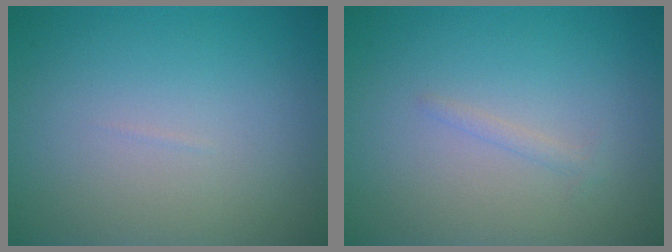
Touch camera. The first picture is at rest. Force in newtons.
{"total": 0.7, "press": 0.7, "slide": 0.1}